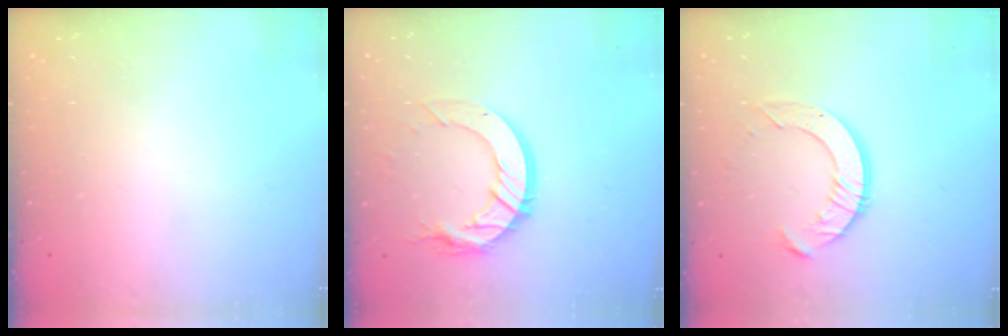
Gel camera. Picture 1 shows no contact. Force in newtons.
{"total": 13.6, "press": 13.6, "slide": 1.2}
{"total": 9.6, "press": 9.6, "slide": 1.0}